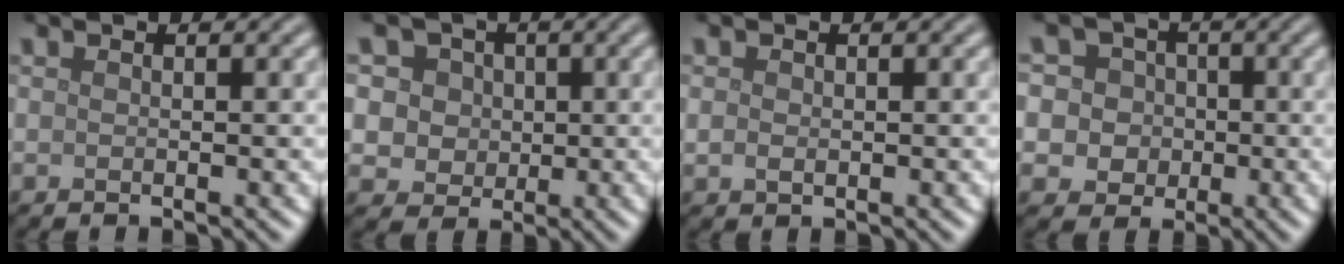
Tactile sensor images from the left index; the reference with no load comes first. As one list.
[{"total": 6.9, "force": [2.4, 5.7, 2.9], "torque": [-0.043, 0.021, 0.019]}, {"total": 0.9, "force": [0.1, 0.7, 0.6], "torque": [-0.012, -0.002, 0.003]}, {"total": 7.3, "force": [1.4, 6.6, 2.6], "torque": [-0.045, 0.038, -0.001]}]